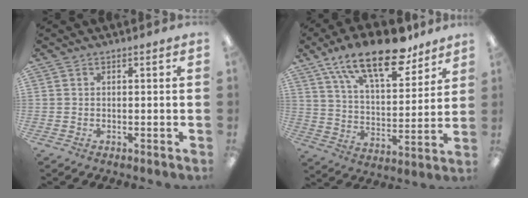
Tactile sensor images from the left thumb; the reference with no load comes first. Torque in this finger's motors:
{"motor_torque": [0.39, 0.58, 1.61, -1.16, 0.13]}